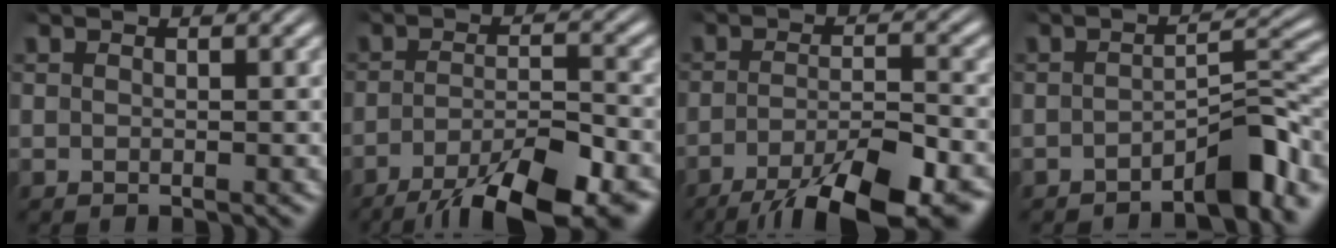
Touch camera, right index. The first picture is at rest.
{"total": 10.2, "force": [-7.0, 3.5, 6.6], "torque": [-0.098, -0.025, -0.097]}
{"total": 10.1, "force": [-6.8, 3.4, 6.6], "torque": [-0.099, -0.027, -0.093]}
{"total": 4.7, "force": [-2.8, 0.9, 3.7], "torque": [-0.043, 0.003, -0.049]}